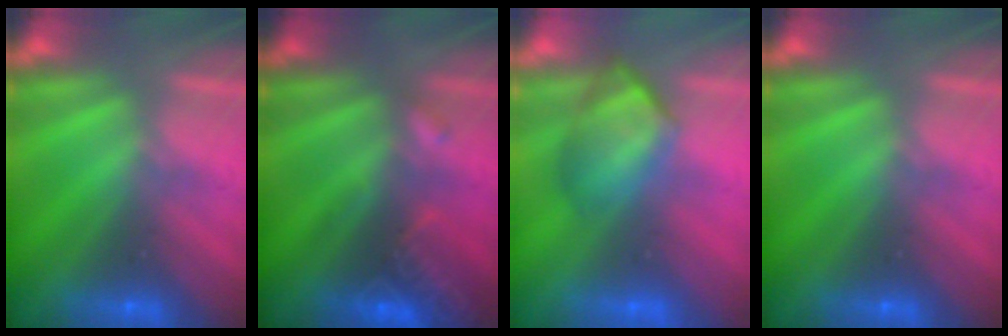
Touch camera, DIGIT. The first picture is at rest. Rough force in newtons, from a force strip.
{"total": 2.8}
{"total": 4.6}
{"total": 0.0}